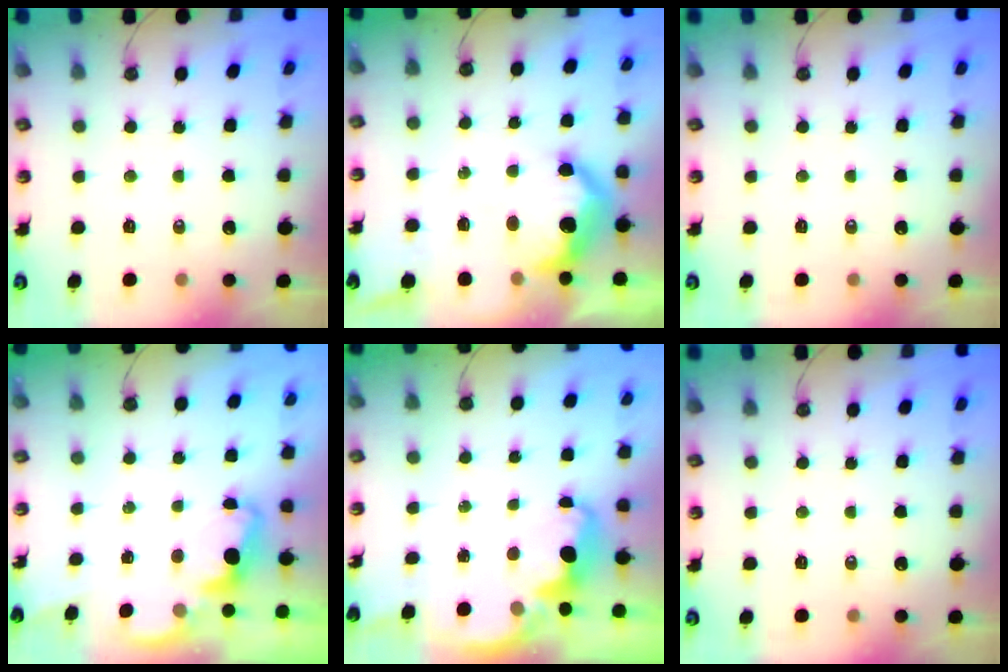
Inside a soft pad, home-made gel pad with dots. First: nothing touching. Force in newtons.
{"total": 17.8, "press": 17.7, "slide": 1.5}
{"total": 0.0}
{"total": 2.0, "press": 1.9, "slide": 0.5}
{"total": 2.0, "press": 1.8, "slide": 0.8}
{"total": 0.0}